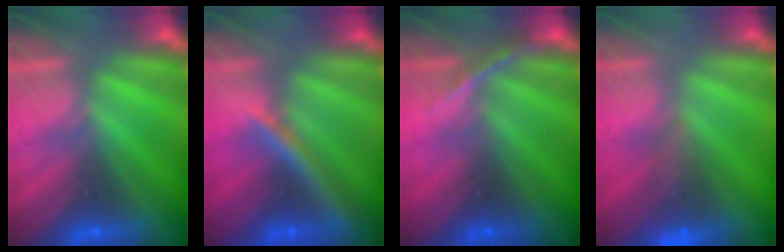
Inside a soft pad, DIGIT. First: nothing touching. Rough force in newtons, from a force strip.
{"total": 2.5}
{"total": 3.0}
{"total": 7.0}